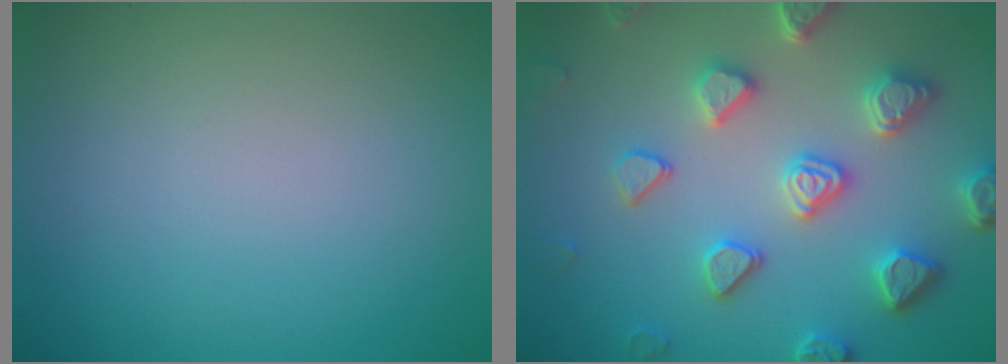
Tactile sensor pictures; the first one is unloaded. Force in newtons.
{"total": 5.4, "press": 4.9, "slide": 2.4}